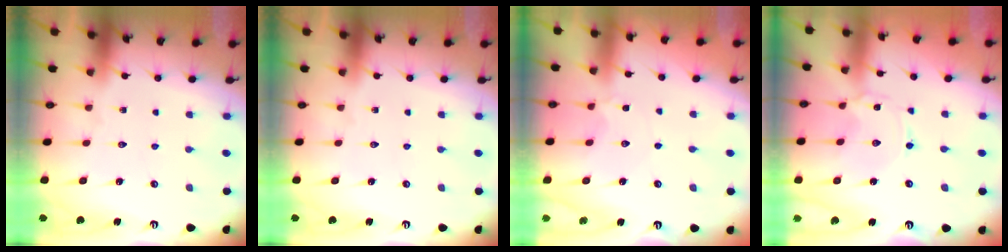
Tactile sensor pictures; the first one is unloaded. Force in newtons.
{"total": 0.0}
{"total": 2.6, "press": 2.5, "slide": 0.4}
{"total": 1.0, "press": 1.0, "slide": 0.2}